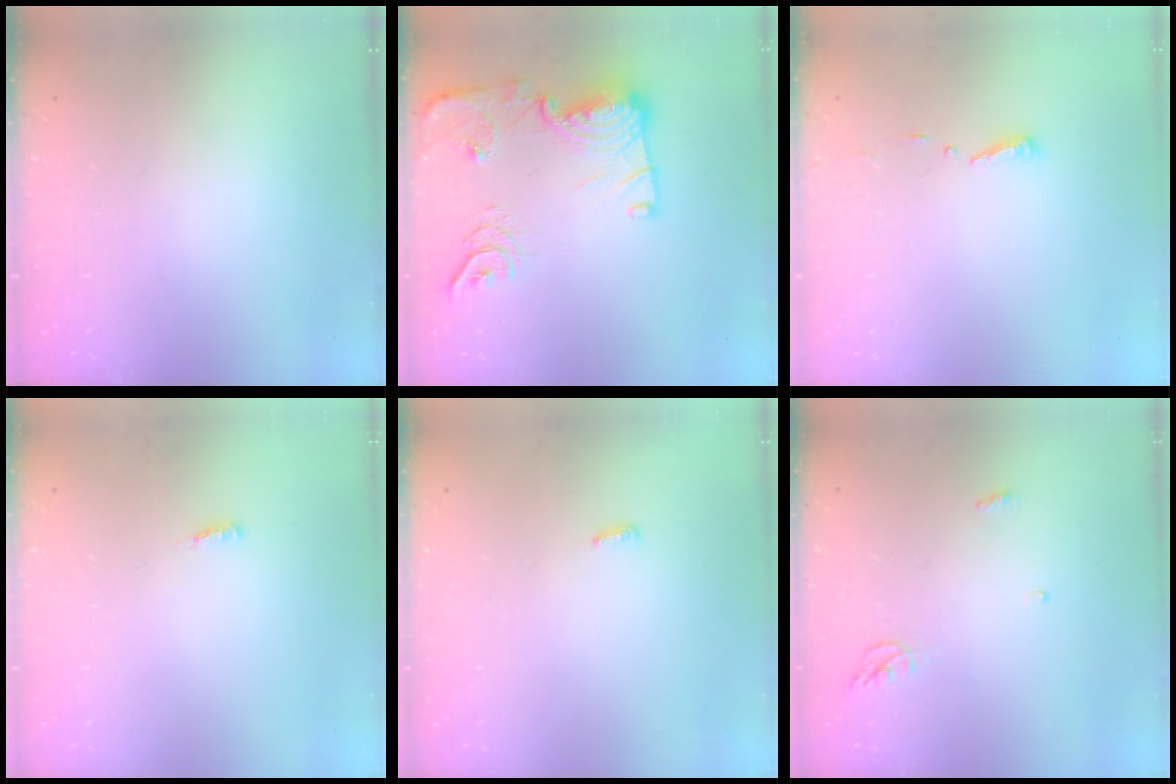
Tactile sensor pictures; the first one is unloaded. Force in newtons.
{"total": 18.6, "press": 18.6, "slide": 1.1}
{"total": 3.7, "press": 3.7, "slide": 0.2}
{"total": 2.6, "press": 2.6, "slide": 0.3}
{"total": 2.9, "press": 2.9, "slide": 0.2}
{"total": 3.8, "press": 3.8, "slide": 0.4}